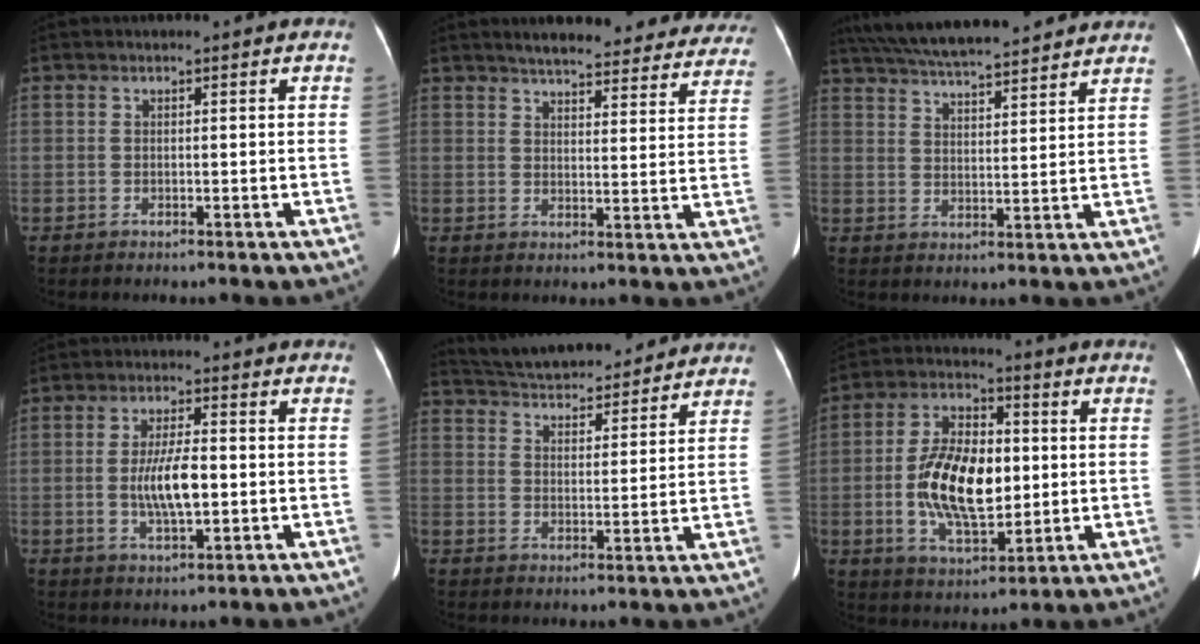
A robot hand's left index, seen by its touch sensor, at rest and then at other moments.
{"total": 23.7, "force": [21.3, 5.5, 8.8], "torque": [-0.111, -0.020, 0.247]}
{"total": 18.3, "force": [16.2, 2.4, 8.1], "torque": [-0.144, 0.043, 0.244]}
{"total": 6.8, "force": [-0.8, 1.7, 6.6], "torque": [-0.133, -0.002, -0.011]}
{"total": 16.4, "force": [15.2, 3.4, 5.2], "torque": [-0.091, 0.026, 0.227]}
{"total": 14.0, "force": [-0.6, 6.7, 12.3], "torque": [-0.245, 0.008, -0.006]}